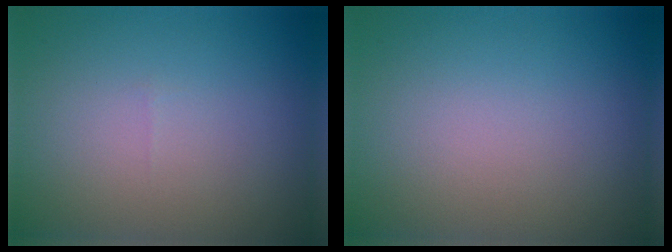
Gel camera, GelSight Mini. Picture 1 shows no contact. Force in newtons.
{"total": 0.0}